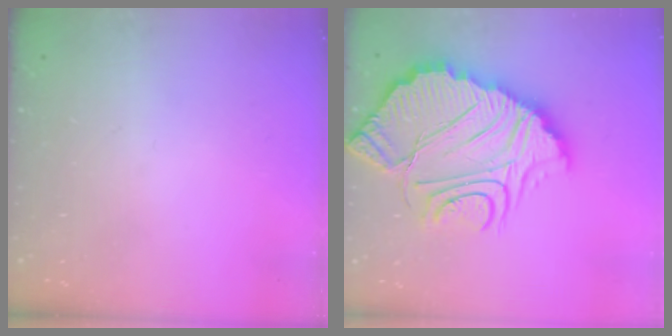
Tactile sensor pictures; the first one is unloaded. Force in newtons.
{"total": 22.6, "press": 22.5, "slide": 1.9}